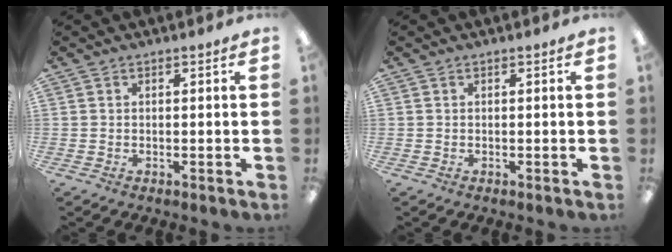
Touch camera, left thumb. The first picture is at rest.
{"total": 0.0}